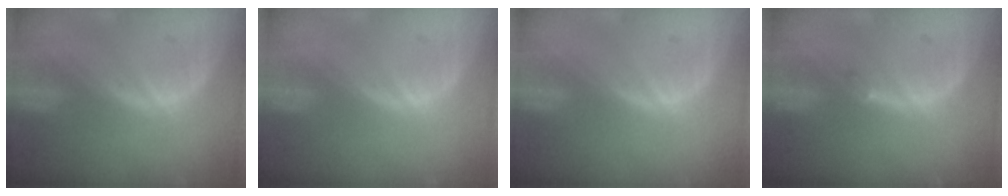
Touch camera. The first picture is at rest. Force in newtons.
{"total": 0.0}
{"total": 0.0}
{"total": 0.8, "press": 0.8, "slide": 0.2}